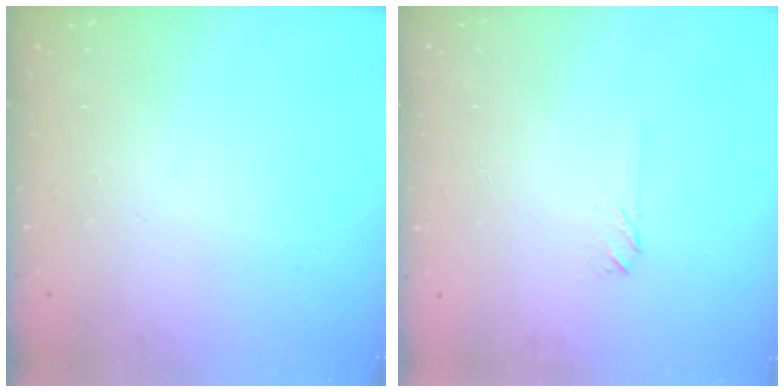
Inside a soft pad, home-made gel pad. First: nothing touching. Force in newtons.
{"total": 2.0, "press": 2.0, "slide": 0.3}